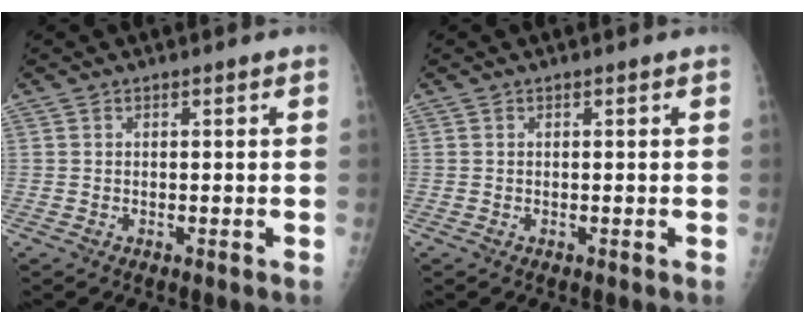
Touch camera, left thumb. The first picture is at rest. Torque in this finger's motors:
{"motor_torque": [0.00, 0.00, 0.00, 0.00, 0.00]}